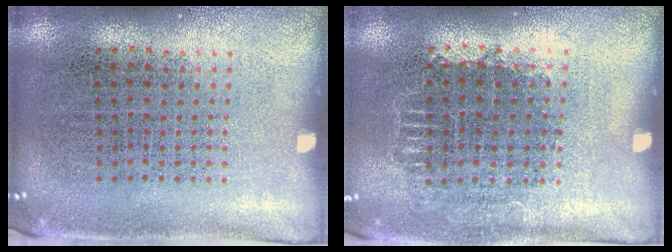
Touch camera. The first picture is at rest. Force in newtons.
{"total": 0.7, "press": 0.7, "slide": 0.1}